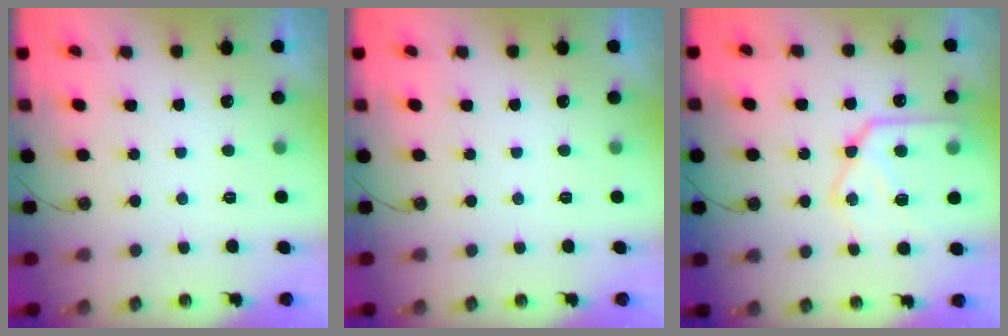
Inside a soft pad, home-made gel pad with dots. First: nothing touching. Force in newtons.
{"total": 0.0}
{"total": 16.4, "press": 16.4, "slide": 1.6}